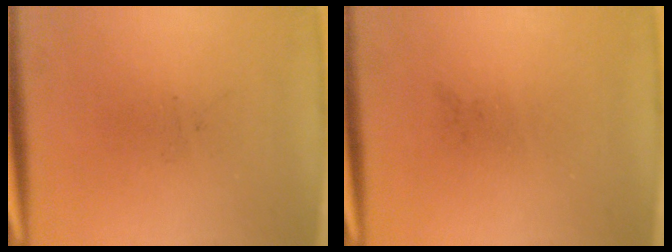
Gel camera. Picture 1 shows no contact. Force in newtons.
{"total": 0.0}